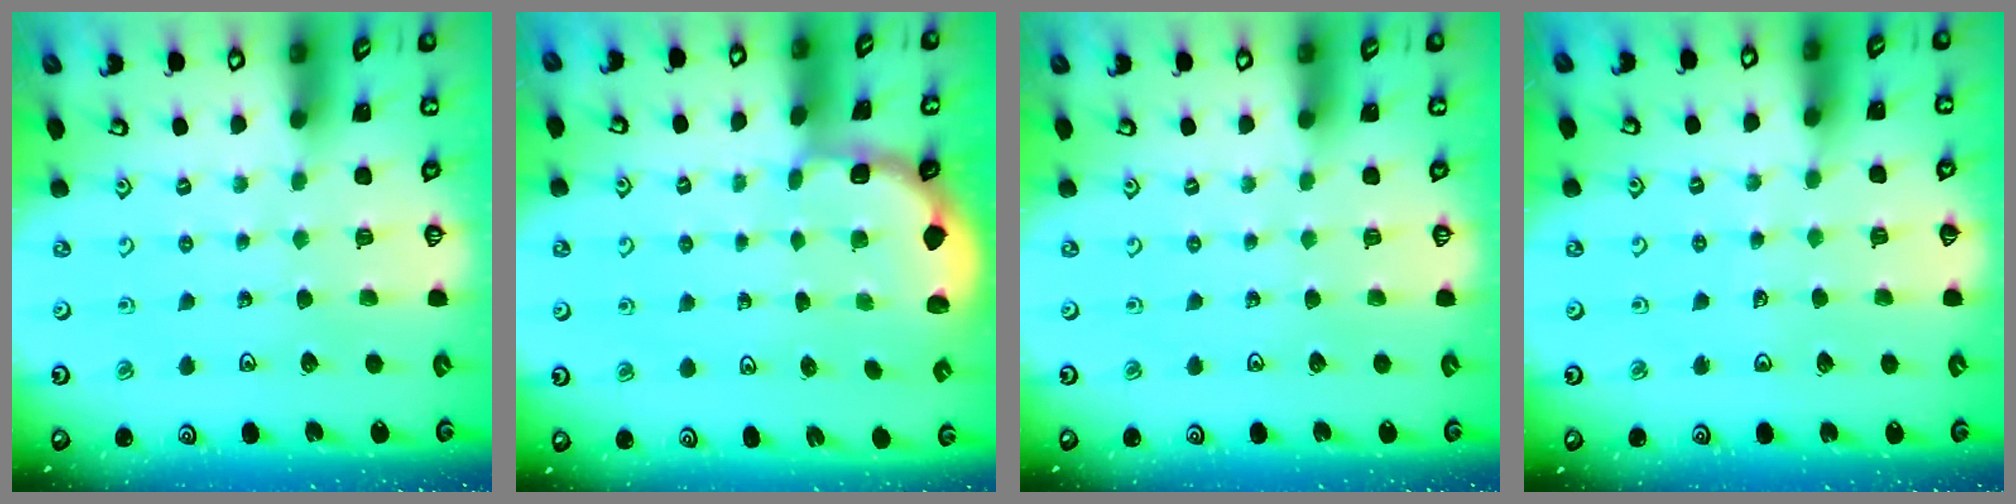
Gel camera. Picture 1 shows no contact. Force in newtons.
{"total": 1.8, "press": 1.7, "slide": 0.7}
{"total": 0.0}
{"total": 1.9, "press": 1.9, "slide": 0.2}